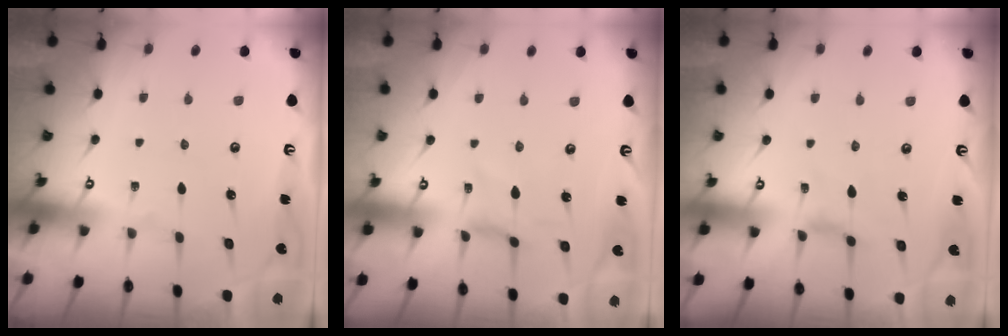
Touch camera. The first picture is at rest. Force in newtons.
{"total": 0.0}
{"total": 1.1, "press": 1.0, "slide": 0.3}